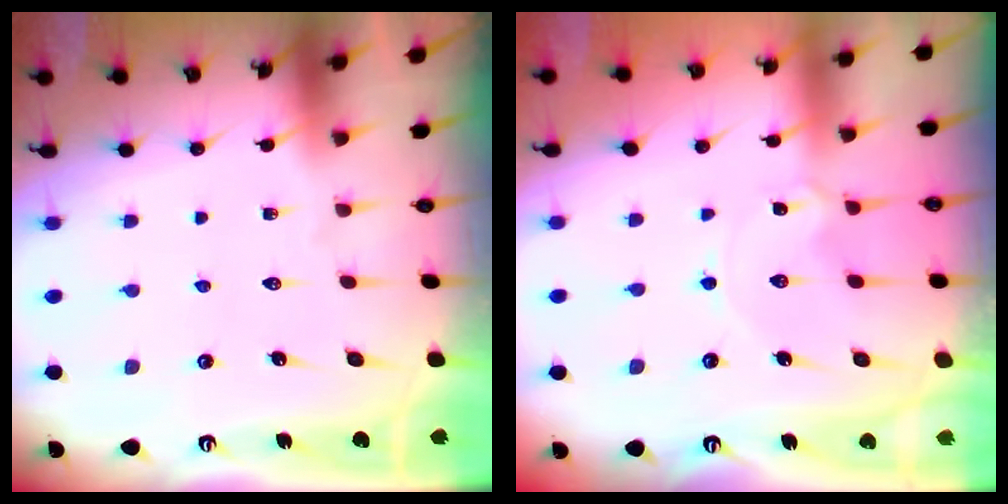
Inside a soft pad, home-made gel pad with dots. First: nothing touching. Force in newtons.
{"total": 1.8, "press": 1.8, "slide": 0.3}